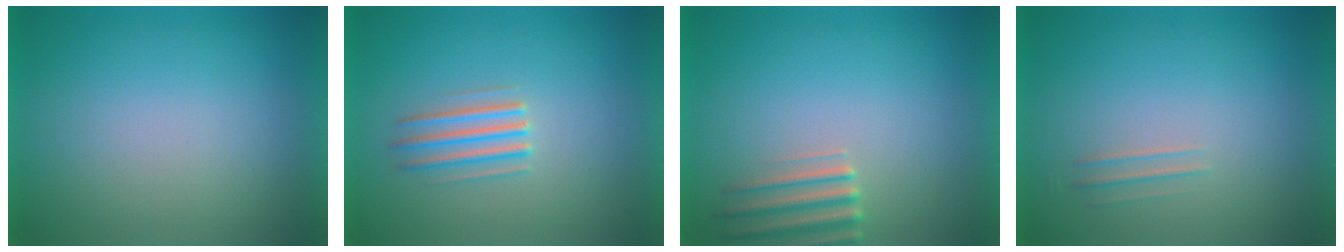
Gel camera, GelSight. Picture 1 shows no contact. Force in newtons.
{"total": 2.8}
{"total": 2.8}
{"total": 1.5}